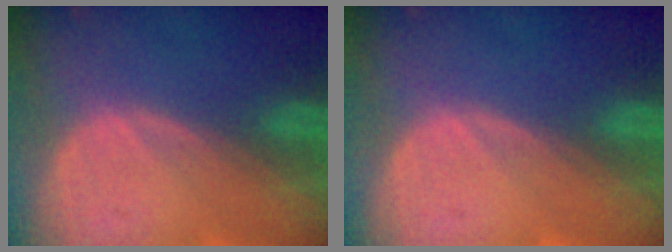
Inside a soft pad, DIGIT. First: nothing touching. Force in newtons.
{"total": 0.0}